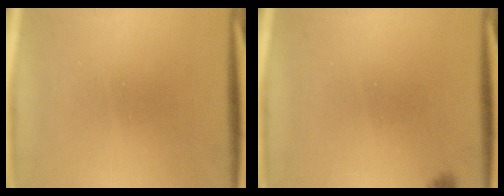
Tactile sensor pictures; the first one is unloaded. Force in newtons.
{"total": 1.0}